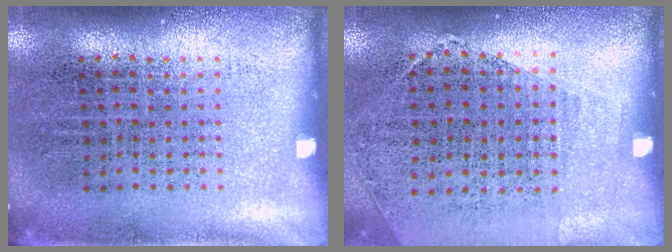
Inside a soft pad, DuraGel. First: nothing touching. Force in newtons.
{"total": 1.2, "press": 1.0, "slide": 0.7}